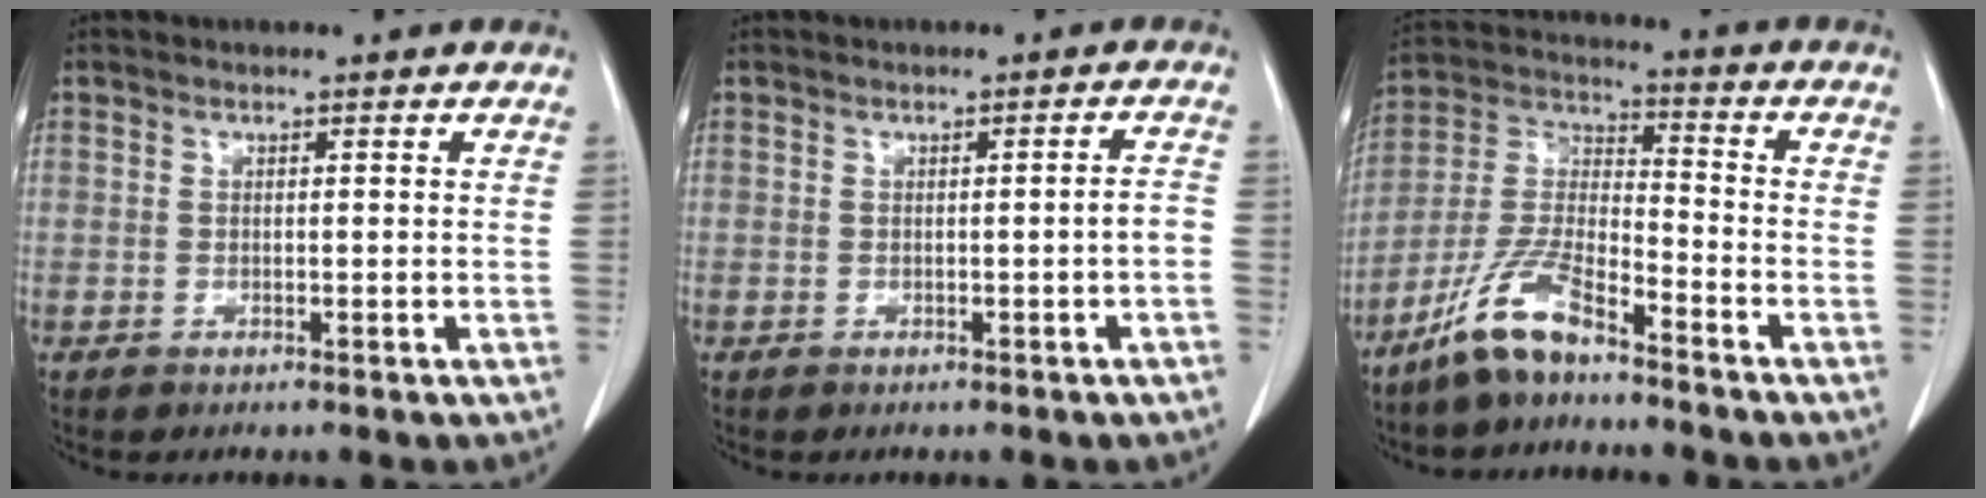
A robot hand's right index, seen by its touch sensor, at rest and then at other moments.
{"total": 1.8, "force": [-0.7, -0.1, 1.6], "torque": [-0.020, -0.001, -0.011]}
{"total": 10.3, "force": [-7.7, 2.3, 6.4], "torque": [-0.148, -0.004, -0.154]}